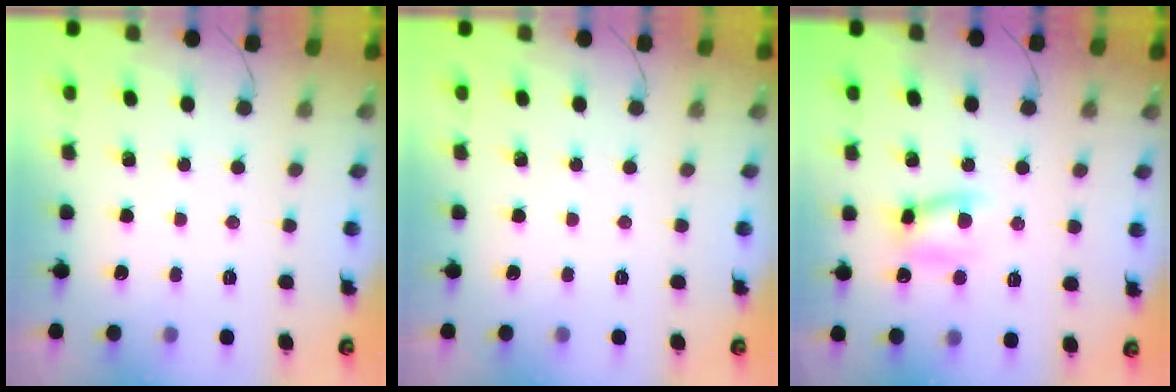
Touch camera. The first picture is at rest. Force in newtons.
{"total": 0.0}
{"total": 7.8, "press": 7.8, "slide": 0.8}